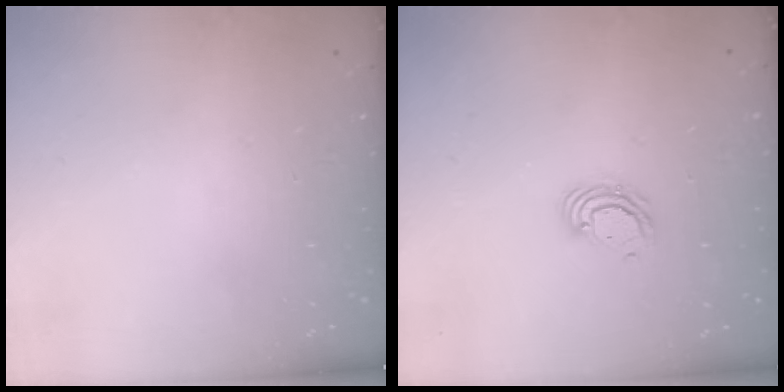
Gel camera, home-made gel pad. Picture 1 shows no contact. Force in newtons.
{"total": 5.6, "press": 5.6, "slide": 0.4}